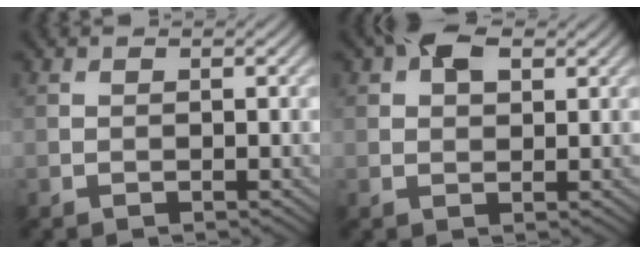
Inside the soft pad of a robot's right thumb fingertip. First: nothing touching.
{"total": 4.6, "force": [2.2, 2.6, 3.1], "torque": [-0.057, 0.010, 0.033]}